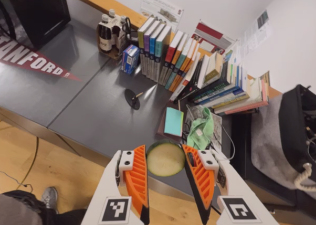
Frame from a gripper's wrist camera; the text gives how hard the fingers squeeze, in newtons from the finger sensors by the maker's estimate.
{"total": 9.0, "left": 9.2, "right": 8.7}